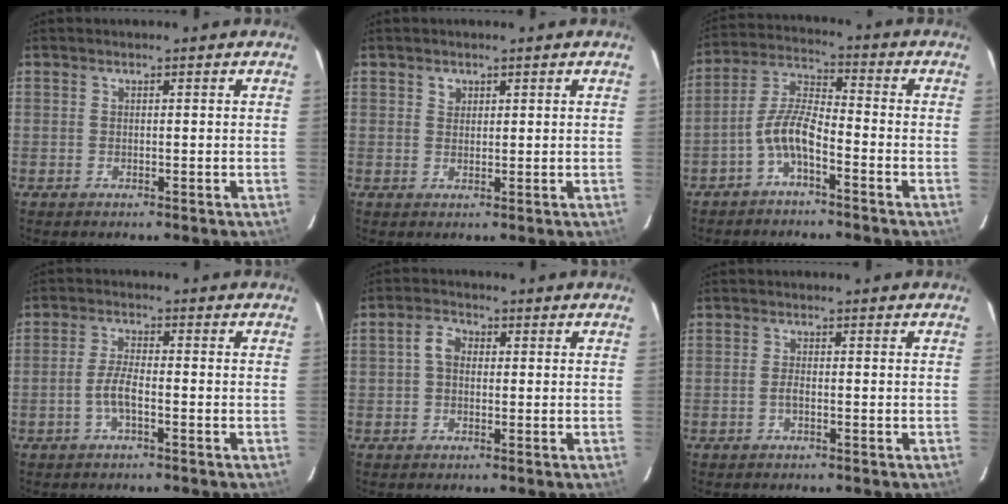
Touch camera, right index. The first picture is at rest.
{"total": 1.6, "force": [0.9, 1.3, 0.3], "torque": [0.000, 0.006, 0.015]}
{"total": 6.8, "force": [-3.7, 2.0, 5.5], "torque": [-0.121, 0.016, -0.073]}
{"total": 3.9, "force": [-1.6, 0.9, 3.5], "torque": [-0.078, 0.004, -0.032]}
{"total": 3.4, "force": [0.3, 2.6, 2.2], "torque": [-0.042, 0.013, 0.003]}
{"total": 1.2, "force": [-0.5, 0.3, 1.1], "torque": [-0.023, 0.001, -0.010]}